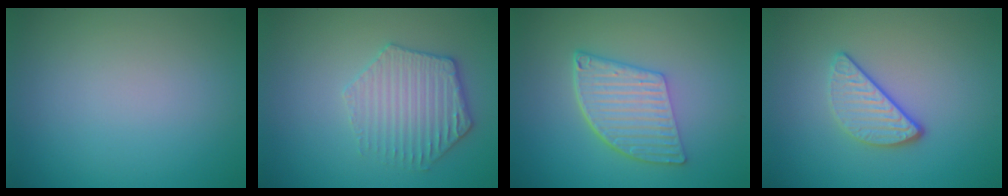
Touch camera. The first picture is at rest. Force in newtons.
{"total": 3.5, "press": 3.4, "slide": 0.4}
{"total": 6.1, "press": 4.3, "slide": 4.3}
{"total": 3.2, "press": 2.6, "slide": 1.8}